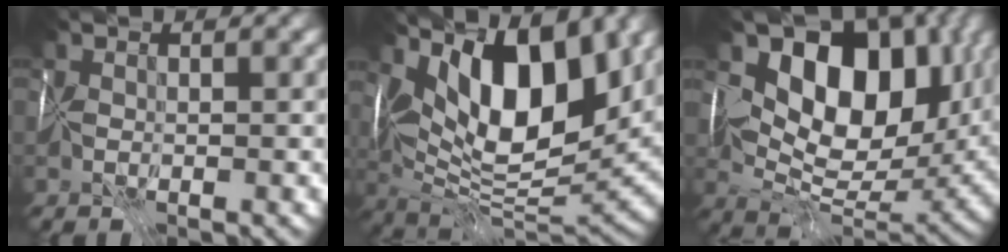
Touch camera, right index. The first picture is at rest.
{"total": 12.3, "force": [5.2, 5.1, 9.8], "torque": [-0.138, -0.001, 0.086]}
{"total": 12.7, "force": [5.0, 7.7, 8.7], "torque": [-0.097, -0.003, 0.096]}